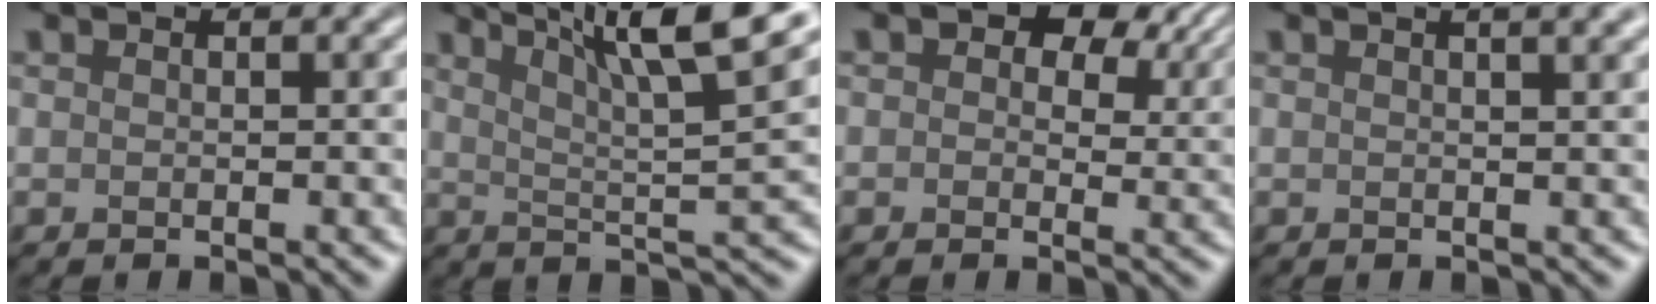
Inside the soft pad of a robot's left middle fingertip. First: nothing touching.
{"total": 11.1, "force": [6.8, 2.2, 8.5], "torque": [-0.118, 0.023, 0.098]}
{"total": 6.9, "force": [3.2, 4.3, 4.4], "torque": [-0.060, 0.005, 0.034]}
{"total": 5.1, "force": [2.7, 2.3, 3.7], "torque": [-0.013, 0.033, 0.000]}